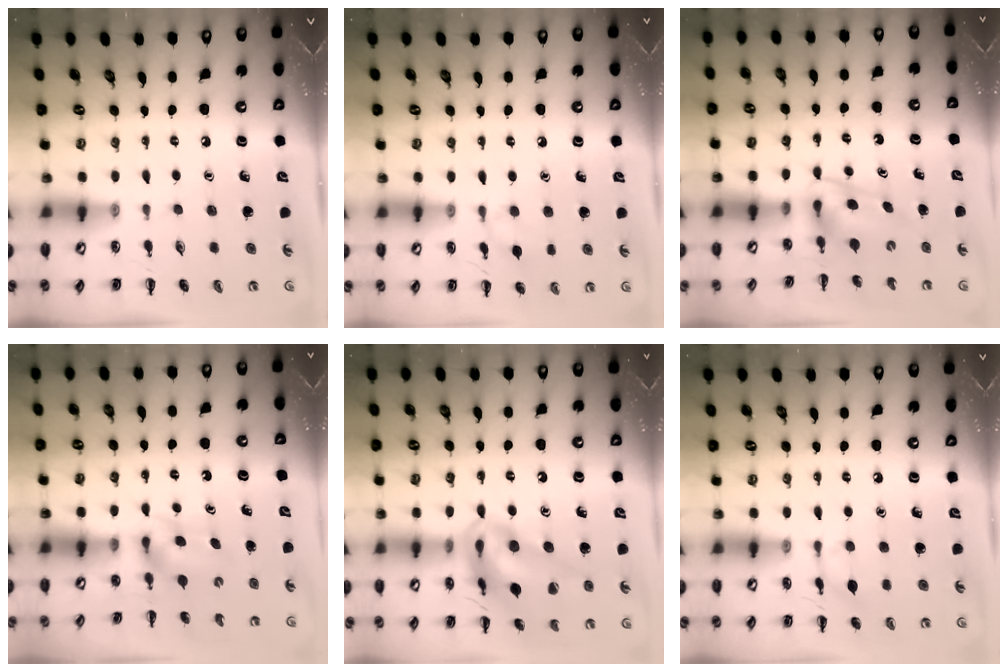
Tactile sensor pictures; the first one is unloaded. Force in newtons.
{"total": 6.3, "press": 6.0, "slide": 1.8}
{"total": 5.4, "press": 5.4, "slide": 0.5}
{"total": 3.9, "press": 3.8, "slide": 1.1}
{"total": 18.0, "press": 17.8, "slide": 2.2}
{"total": 6.5, "press": 6.4, "slide": 0.7}